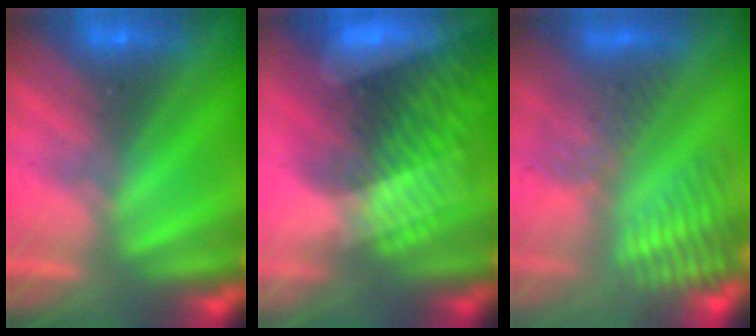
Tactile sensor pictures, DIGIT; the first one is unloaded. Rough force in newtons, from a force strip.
{"total": 9.6}
{"total": 4.6}